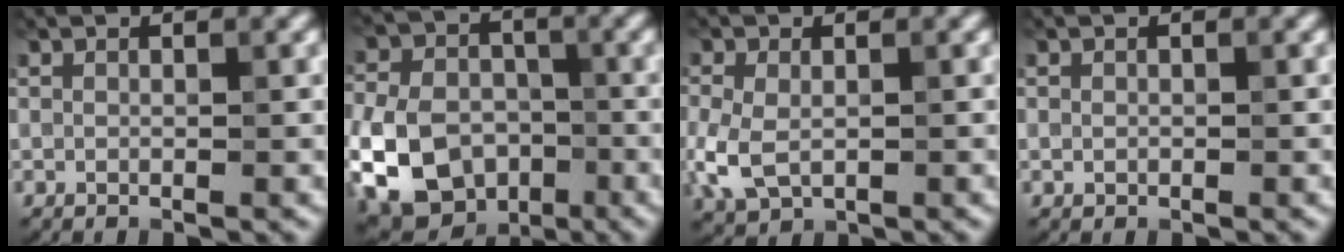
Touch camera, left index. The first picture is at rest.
{"total": 14.1, "force": [-5.2, 11.0, 7.1], "torque": [-0.142, -0.035, -0.114]}
{"total": 4.4, "force": [-0.8, 3.1, 3.0], "torque": [-0.081, -0.010, -0.014]}
{"total": 0.5, "force": [0.0, 0.5, 0.1], "torque": [0.003, -0.003, -0.001]}